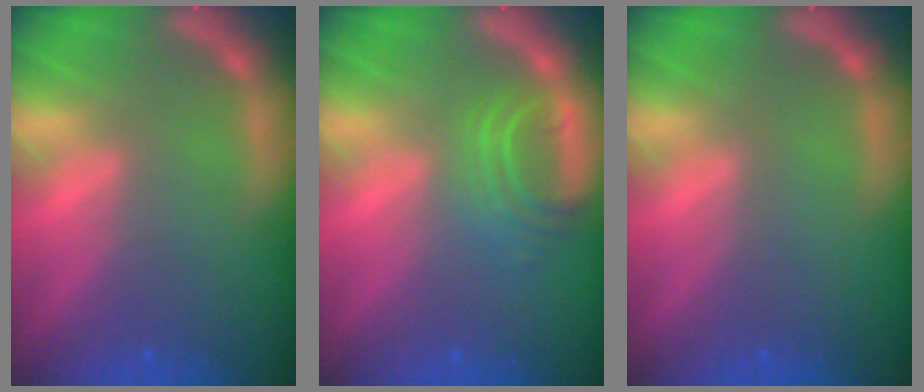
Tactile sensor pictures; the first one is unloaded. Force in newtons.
{"total": 4.0}
{"total": 0.0}